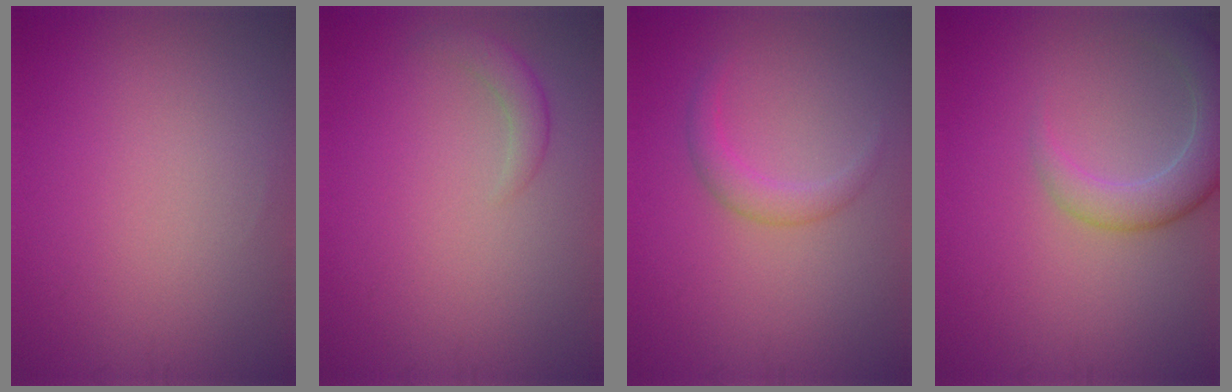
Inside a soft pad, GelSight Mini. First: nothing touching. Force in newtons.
{"total": 1.6, "press": 1.6, "slide": 0.1}
{"total": 1.8, "press": 1.8, "slide": 0.1}
{"total": 4.5, "press": 4.5, "slide": 0.5}